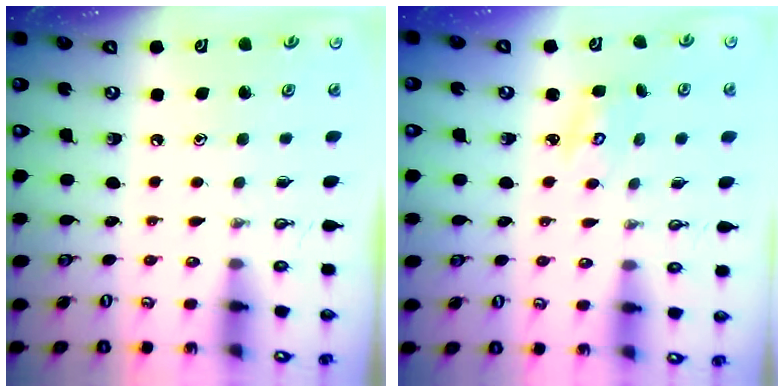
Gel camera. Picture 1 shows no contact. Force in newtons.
{"total": 2.9, "press": 2.9, "slide": 0.3}